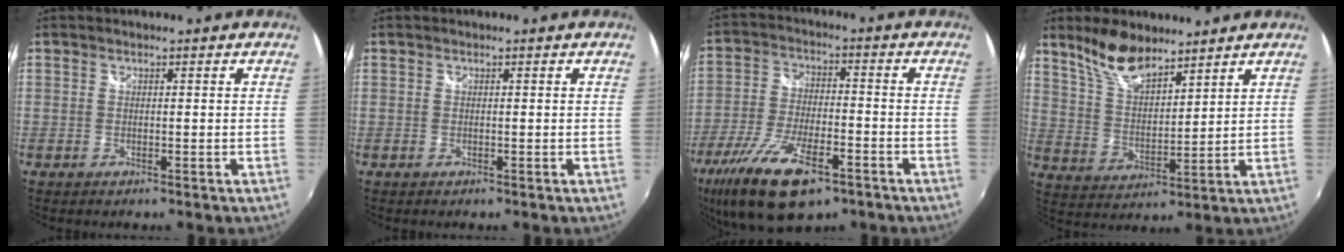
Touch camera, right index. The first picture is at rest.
{"total": 0.0}
{"total": 17.4, "force": [-10.5, 6.8, 12.1], "torque": [-0.255, -0.043, -0.188]}
{"total": 9.9, "force": [7.9, 3.5, 5.0], "torque": [-0.095, 0.008, 0.157]}